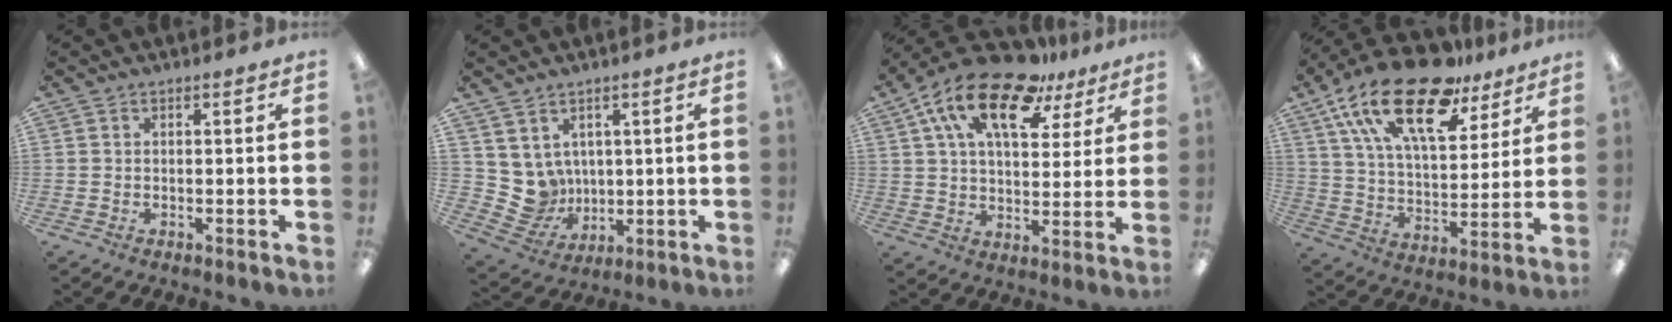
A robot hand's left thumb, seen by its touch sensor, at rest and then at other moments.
{"total": 7.1, "force": [2.8, 6.4, 0.7], "torque": [-0.041, -0.027, 0.063]}
{"total": 18.6, "force": [11.0, 8.8, 12.1], "torque": [-0.212, -0.049, 0.191]}
{"total": 24.1, "force": [15.5, 10.6, 15.2], "torque": [-0.274, -0.081, 0.269]}